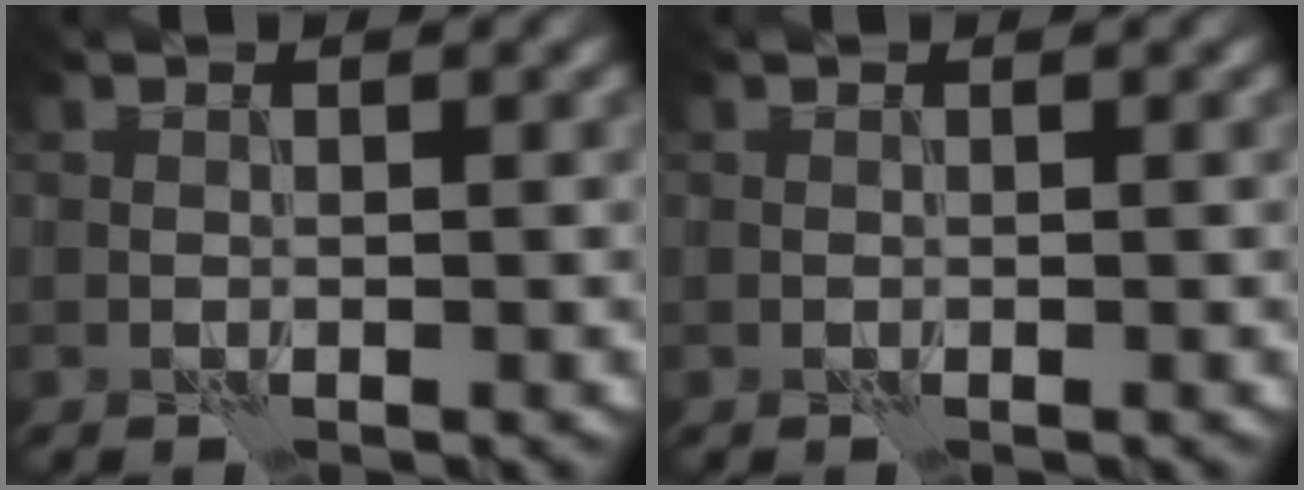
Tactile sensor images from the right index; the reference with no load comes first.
{"total": 0.0}